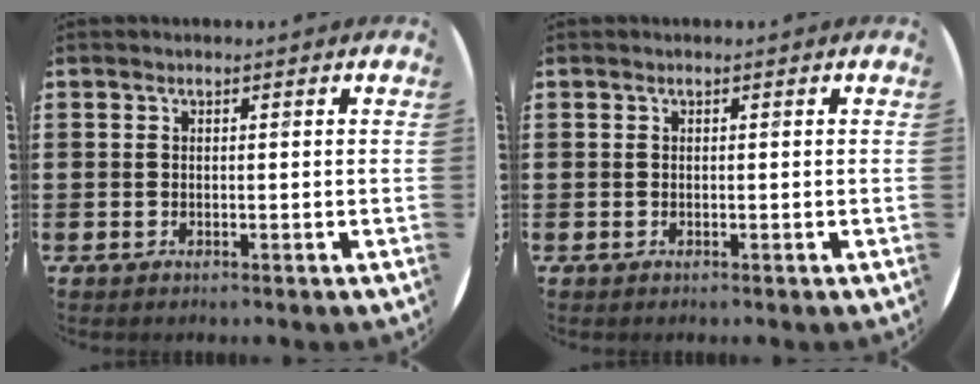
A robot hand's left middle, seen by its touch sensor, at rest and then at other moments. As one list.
[{"total": 0.0}]